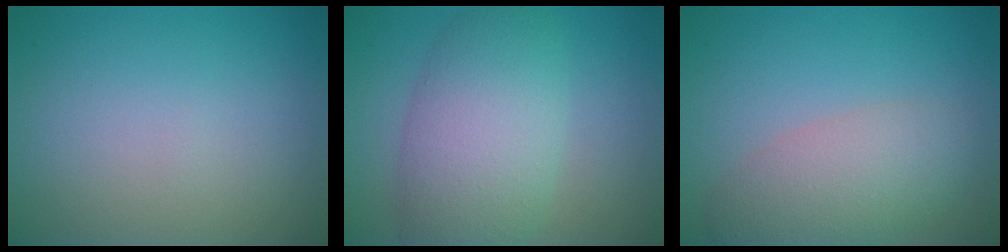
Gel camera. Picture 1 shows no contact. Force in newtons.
{"total": 7.7, "press": 7.7, "slide": 0.3}
{"total": 5.0, "press": 4.9, "slide": 0.4}